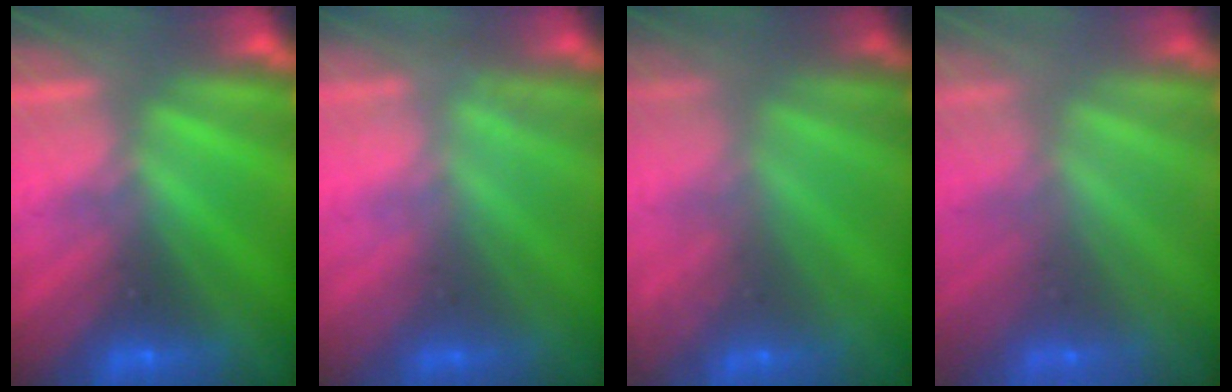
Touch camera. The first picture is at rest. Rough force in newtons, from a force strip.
{"total": 2.7}
{"total": 7.1}
{"total": 2.0}